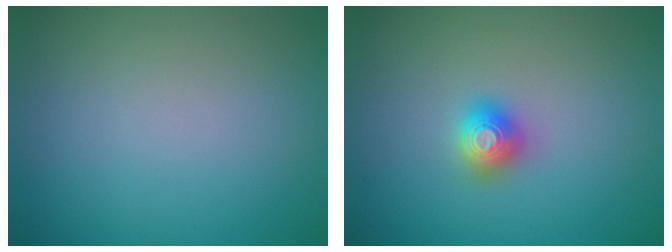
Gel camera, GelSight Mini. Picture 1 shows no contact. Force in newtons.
{"total": 1.6, "press": 1.6, "slide": 0.2}